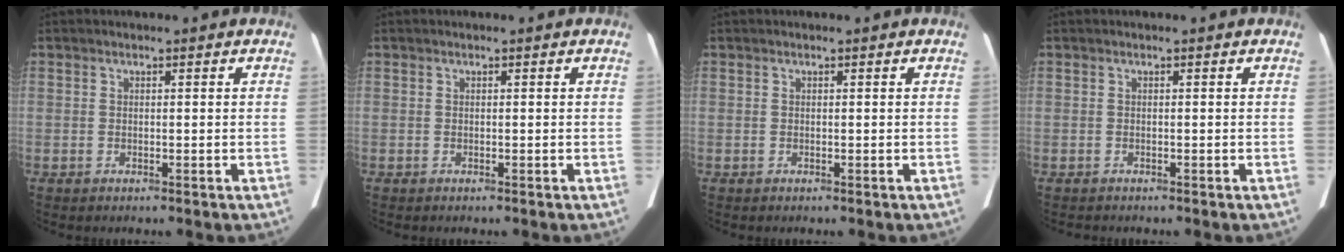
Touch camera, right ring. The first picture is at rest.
{"total": 0.0}
{"total": 0.0}
{"total": 0.6, "force": [-0.6, 0.1, 0.1], "torque": [-0.007, -0.002, -0.010]}